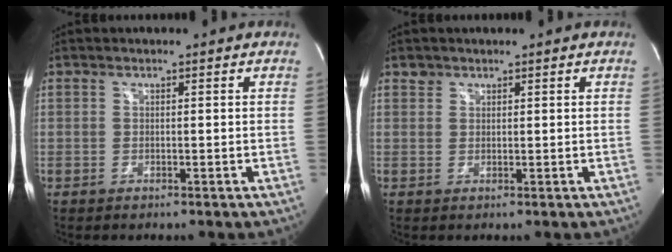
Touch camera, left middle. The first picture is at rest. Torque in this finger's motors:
{"motor_torque": [0.02, 0.02, -0.14, 0.00]}